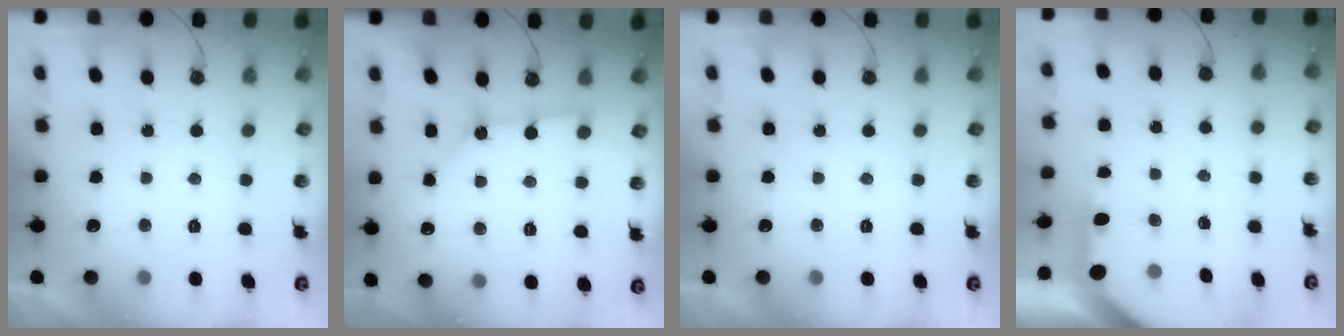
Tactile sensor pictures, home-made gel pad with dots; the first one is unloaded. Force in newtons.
{"total": 2.8, "press": 2.8, "slide": 0.2}
{"total": 0.0}
{"total": 3.4, "press": 3.3, "slide": 0.3}